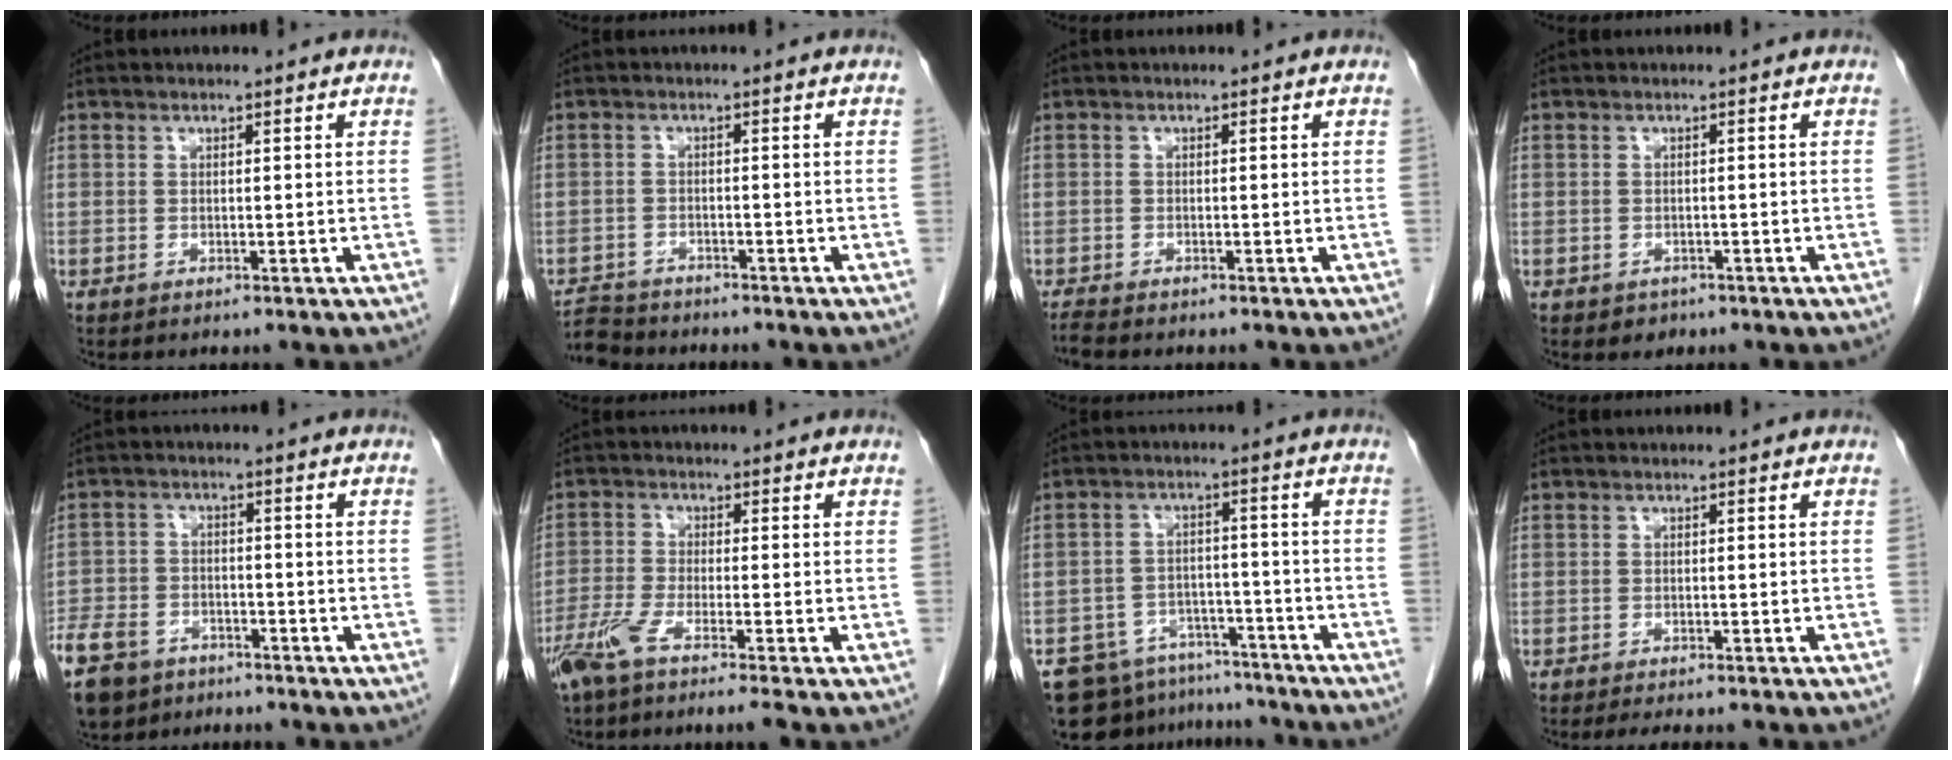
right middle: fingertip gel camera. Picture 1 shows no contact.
{"total": 5.0, "force": [-4.8, 1.1, -0.2], "torque": [0.003, -0.007, -0.087]}
{"total": 1.7, "force": [-1.6, 0.0, 0.5], "torque": [-0.019, -0.008, -0.032]}
{"total": 1.7, "force": [-1.0, 1.3, 0.3], "torque": [-0.006, 0.003, -0.009]}
{"total": 13.0, "force": [-9.0, 7.8, 5.3], "torque": [-0.143, -0.007, -0.148]}
{"total": 6.3, "force": [-4.7, -0.6, 4.2], "torque": [-0.082, -0.013, -0.090]}
{"total": 12.6, "force": [-11.3, 5.4, 1.8], "torque": [-0.032, 0.021, -0.159]}
{"total": 4.2, "force": [-3.7, 0.9, 2.0], "torque": [-0.024, -0.007, -0.047]}